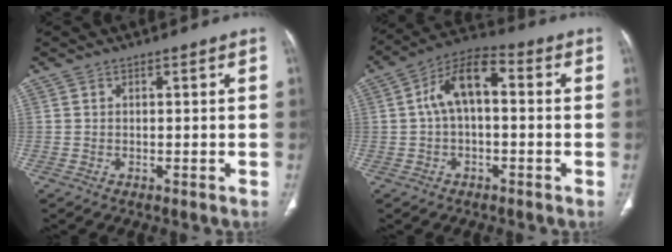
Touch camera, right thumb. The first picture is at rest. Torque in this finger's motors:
{"motor_torque": [1.21, 2.66, 0.77, -0.70, 0.33]}